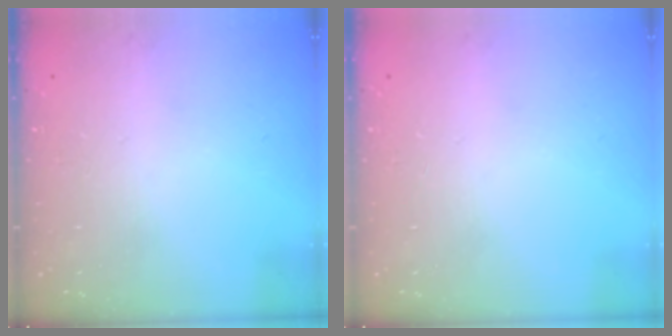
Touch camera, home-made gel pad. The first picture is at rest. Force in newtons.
{"total": 0.0}